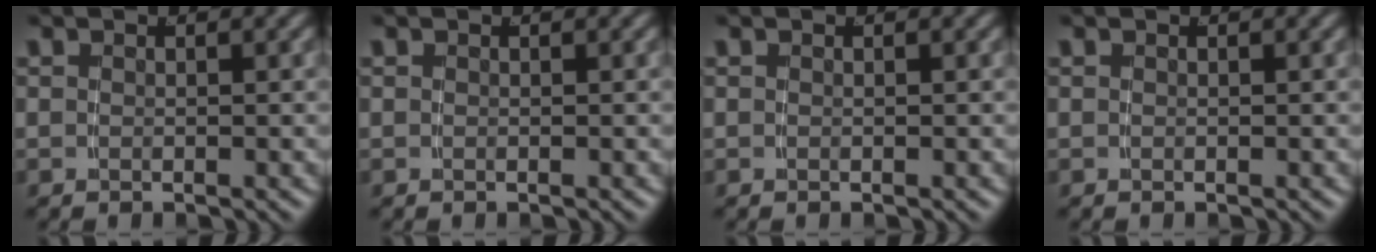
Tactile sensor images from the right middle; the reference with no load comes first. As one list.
[{"total": 0.0}, {"total": 0.0}, {"total": 0.0}]